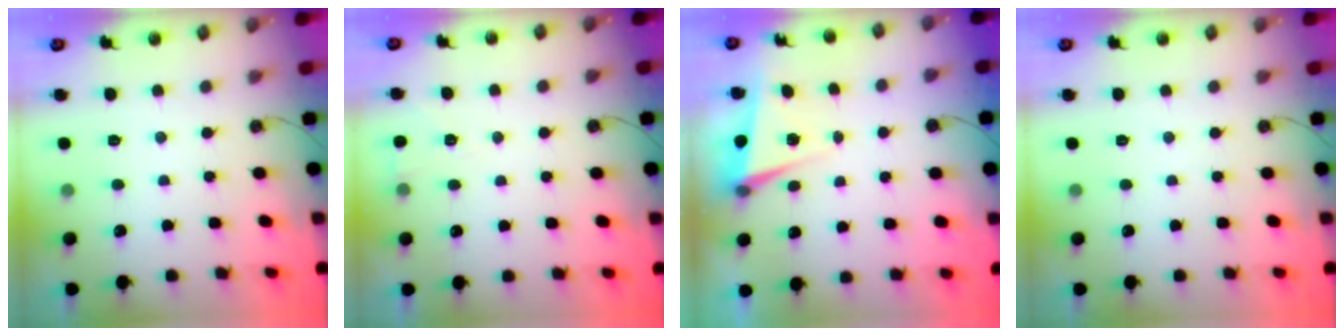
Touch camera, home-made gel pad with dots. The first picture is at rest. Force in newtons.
{"total": 2.5, "press": 2.4, "slide": 0.7}
{"total": 5.6, "press": 5.5, "slide": 0.9}
{"total": 0.0}